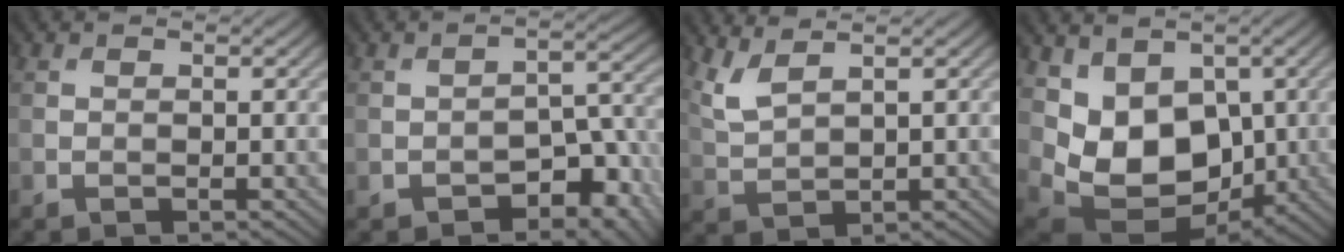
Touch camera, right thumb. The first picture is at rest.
{"total": 7.2, "force": [-3.9, 3.8, 4.8], "torque": [-0.062, -0.005, -0.061]}
{"total": 3.7, "force": [2.6, 0.9, 2.4], "torque": [-0.070, 0.002, 0.065]}
{"total": 10.0, "force": [1.5, 7.3, 6.7], "torque": [-0.148, -0.035, 0.039]}